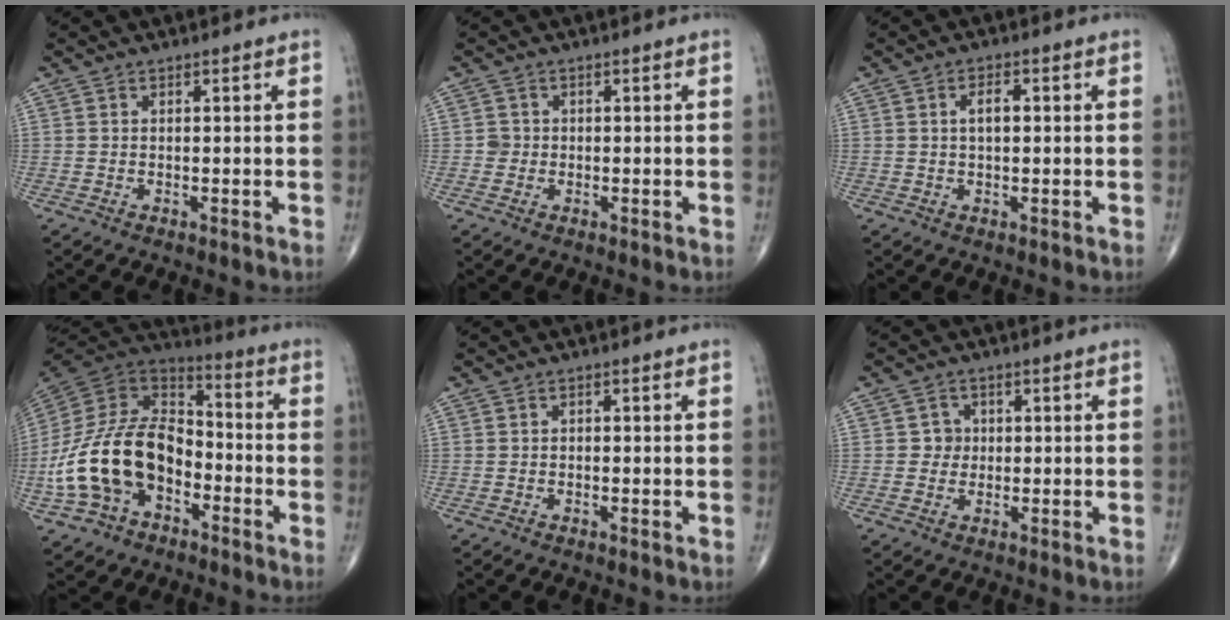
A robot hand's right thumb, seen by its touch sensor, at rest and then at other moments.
{"total": 1.5, "force": [-0.1, 1.5, 0.2], "torque": [0.005, 0.005, -0.003]}
{"total": 2.9, "force": [0.4, 1.4, 2.5], "torque": [-0.043, 0.006, 0.005]}
{"total": 20.9, "force": [-6.5, 13.8, 14.3], "torque": [-0.260, 0.060, -0.120]}
{"total": 0.0}
{"total": 2.7, "force": [0.1, 2.7, 0.6], "torque": [0.011, 0.007, -0.004]}